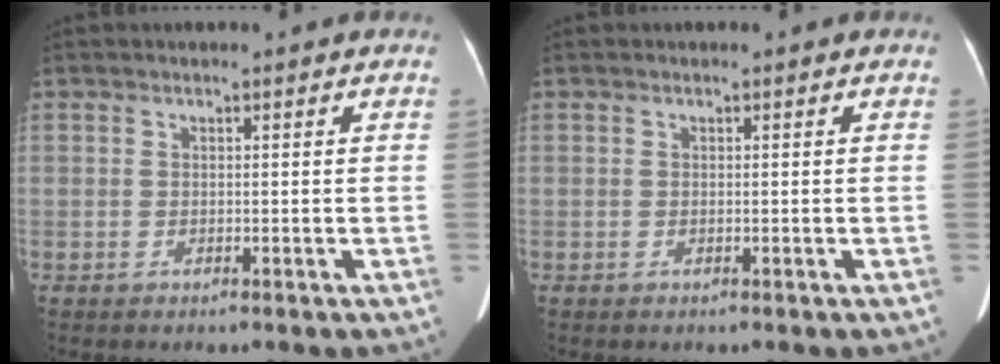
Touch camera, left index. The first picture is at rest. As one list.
[{"total": 0.0}]